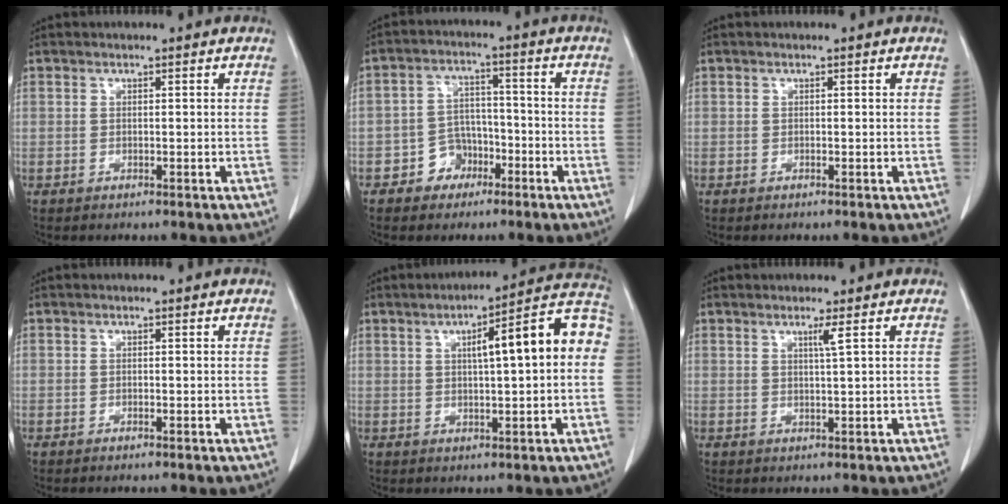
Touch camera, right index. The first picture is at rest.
{"total": 5.7, "force": [-2.9, 4.8, 1.2], "torque": [-0.016, 0.020, -0.041]}
{"total": 0.0}
{"total": 0.8, "force": [-0.6, 0.1, 0.5], "torque": [-0.012, -0.001, -0.006]}
{"total": 12.4, "force": [1.6, 1.8, 12.1], "torque": [-0.162, 0.040, 0.016]}
{"total": 1.5, "force": [0.7, -0.5, 1.3], "torque": [-0.028, -0.005, 0.015]}